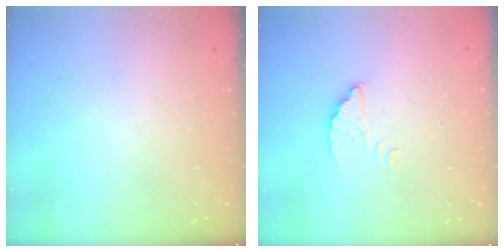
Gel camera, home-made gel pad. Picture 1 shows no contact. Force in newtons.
{"total": 2.5, "press": 2.5, "slide": 0.3}